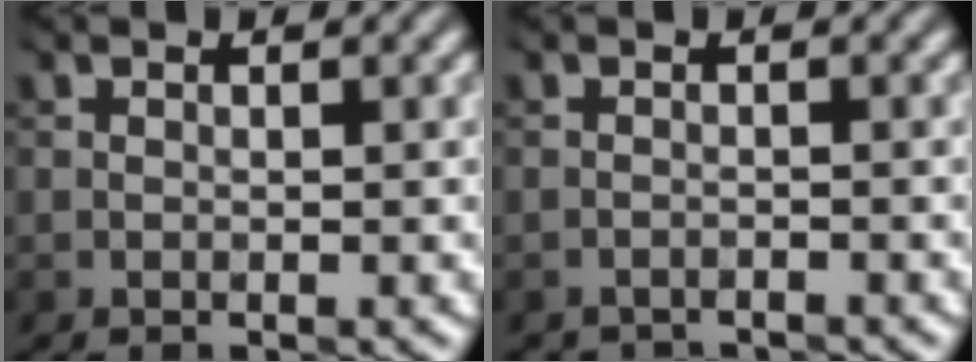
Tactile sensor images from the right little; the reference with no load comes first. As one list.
[{"total": 2.1, "force": [-2.0, 0.0, -0.5], "torque": [0.014, -0.006, -0.039]}]